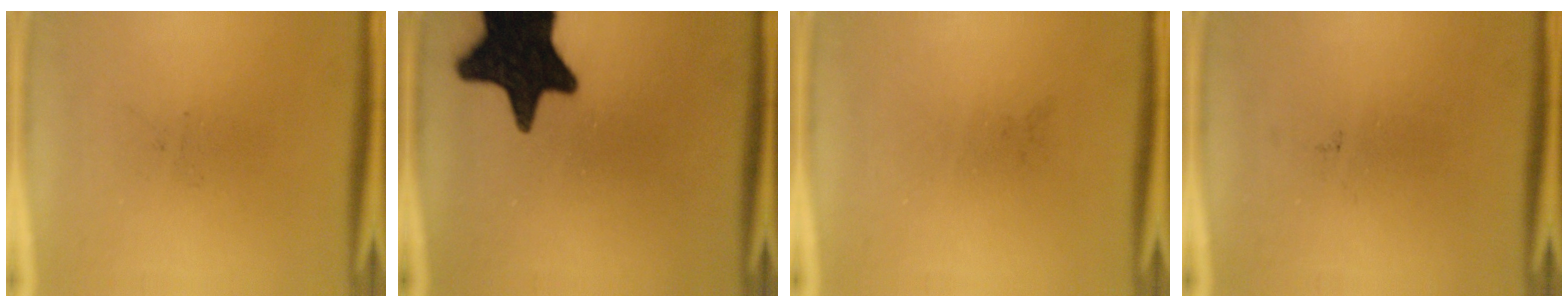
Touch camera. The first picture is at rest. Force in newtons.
{"total": 18.2}
{"total": 0.0}
{"total": 0.0}